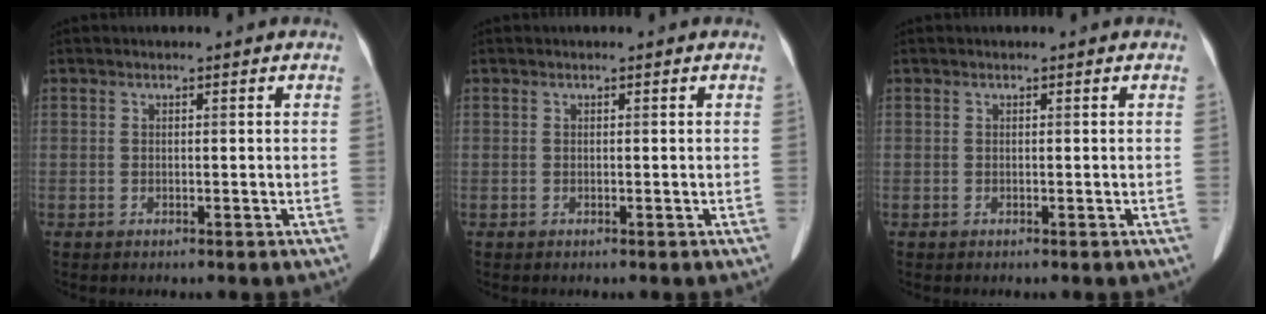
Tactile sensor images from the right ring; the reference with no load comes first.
{"total": 0.0}
{"total": 0.0}